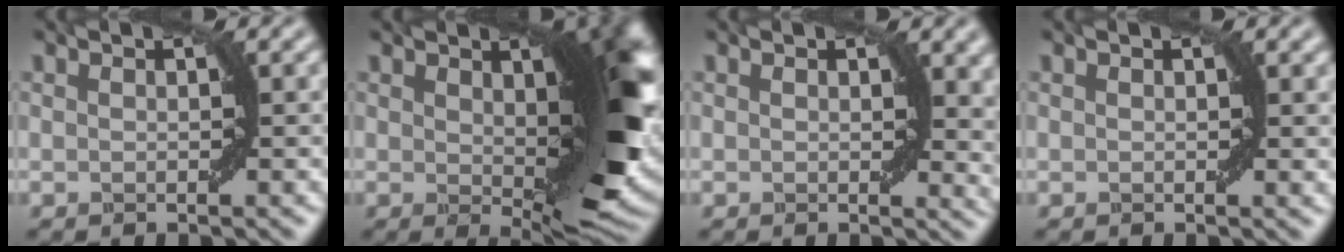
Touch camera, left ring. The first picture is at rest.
{"total": 11.0, "force": [1.5, 4.6, 10.0], "torque": [-0.123, -0.012, 0.027]}
{"total": 3.1, "force": [1.0, 1.7, 2.5], "torque": [-0.019, -0.007, 0.015]}
{"total": 0.7, "force": [0.4, 0.2, 0.5], "torque": [-0.003, -0.005, 0.006]}